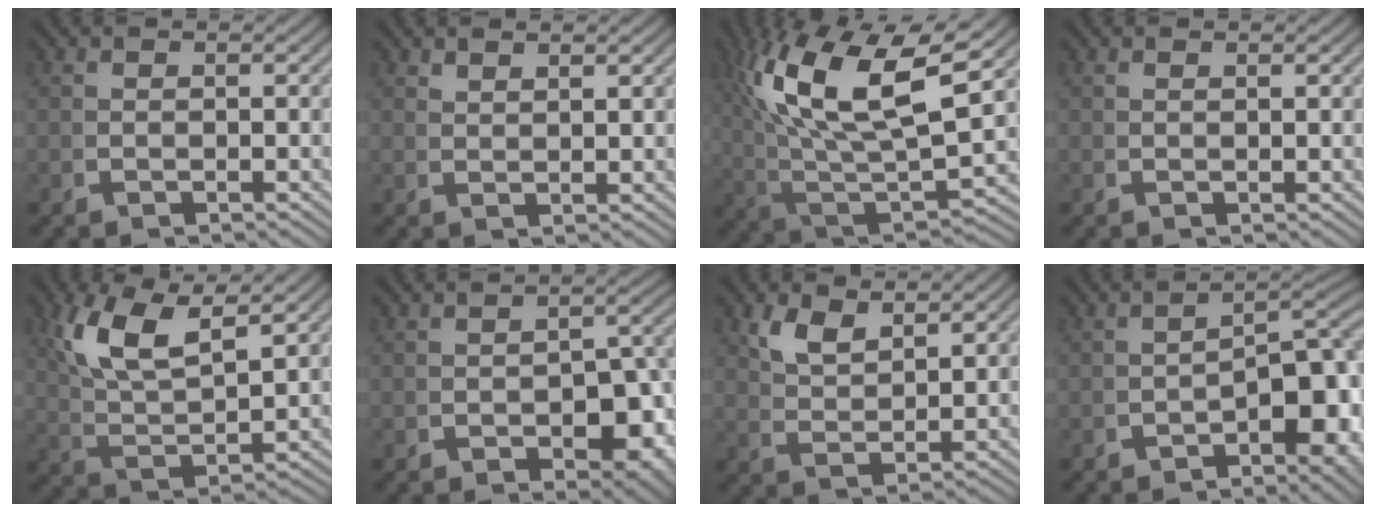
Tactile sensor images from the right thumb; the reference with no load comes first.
{"total": 1.8, "force": [1.7, -0.3, 0.3], "torque": [-0.001, 0.005, 0.038]}
{"total": 14.3, "force": [1.6, 8.2, 11.6], "torque": [-0.245, -0.047, 0.060]}
{"total": 0.6, "force": [0.4, -0.1, 0.4], "torque": [-0.006, 0.001, 0.010]}
{"total": 9.2, "force": [3.2, 5.3, 6.8], "torque": [-0.159, -0.017, 0.065]}
{"total": 5.5, "force": [-1.4, 3.1, 4.3], "torque": [-0.052, -0.019, -0.008]}
{"total": 3.7, "force": [3.0, 0.9, 2.0], "torque": [-0.043, -0.002, 0.070]}
{"total": 7.7, "force": [-2.3, 3.7, 6.4], "torque": [-0.080, -0.024, -0.023]}